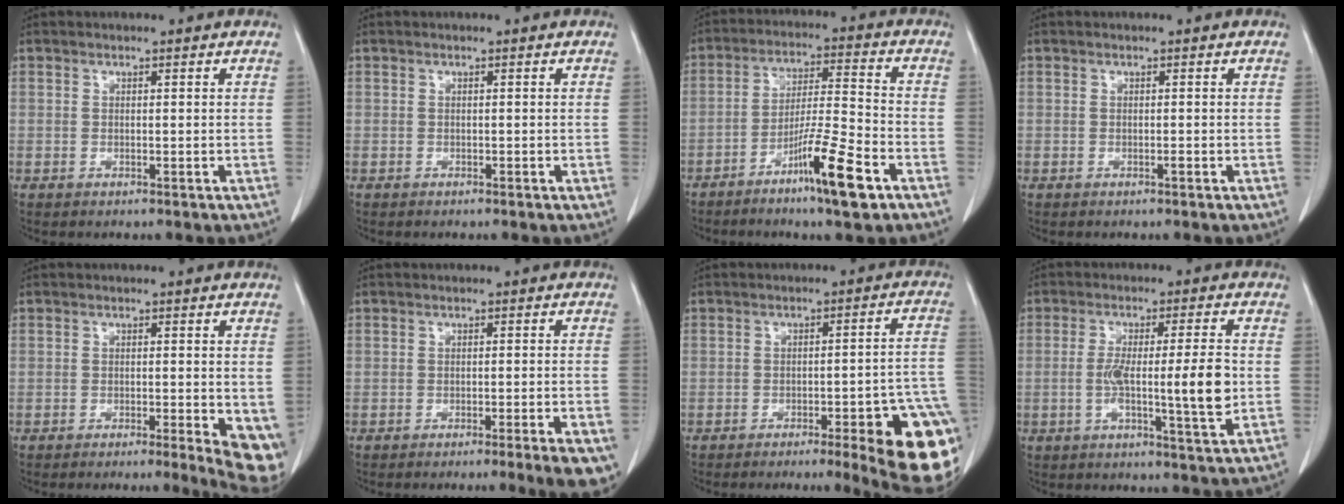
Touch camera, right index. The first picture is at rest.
{"total": 0.0}
{"total": 11.0, "force": [-6.3, 0.1, 9.0], "torque": [-0.158, -0.011, -0.110]}
{"total": 0.0}
{"total": 9.7, "force": [-4.2, 2.5, 8.4], "torque": [-0.072, -0.011, -0.056]}
{"total": 8.8, "force": [-5.9, 0.8, 6.5], "torque": [-0.057, -0.004, -0.080]}
{"total": 17.1, "force": [-8.5, 2.3, 14.6], "torque": [-0.091, 0.017, -0.108]}
{"total": 9.4, "force": [-1.4, 0.4, 9.3], "torque": [-0.155, 0.000, -0.024]}